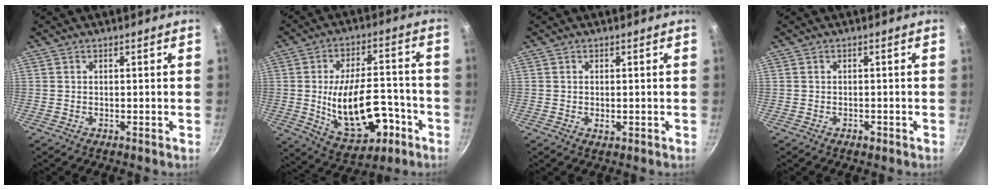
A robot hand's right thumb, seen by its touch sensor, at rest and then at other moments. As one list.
[{"total": 18.2, "force": [-4.7, 9.7, 14.7], "torque": [-0.208, 0.031, -0.050]}, {"total": 1.3, "force": [-0.2, 0.7, 1.1], "torque": [-0.018, -0.001, -0.002]}, {"total": 1.2, "force": [-0.7, 0.7, 0.7], "torque": [-0.011, 0.008, -0.008]}]